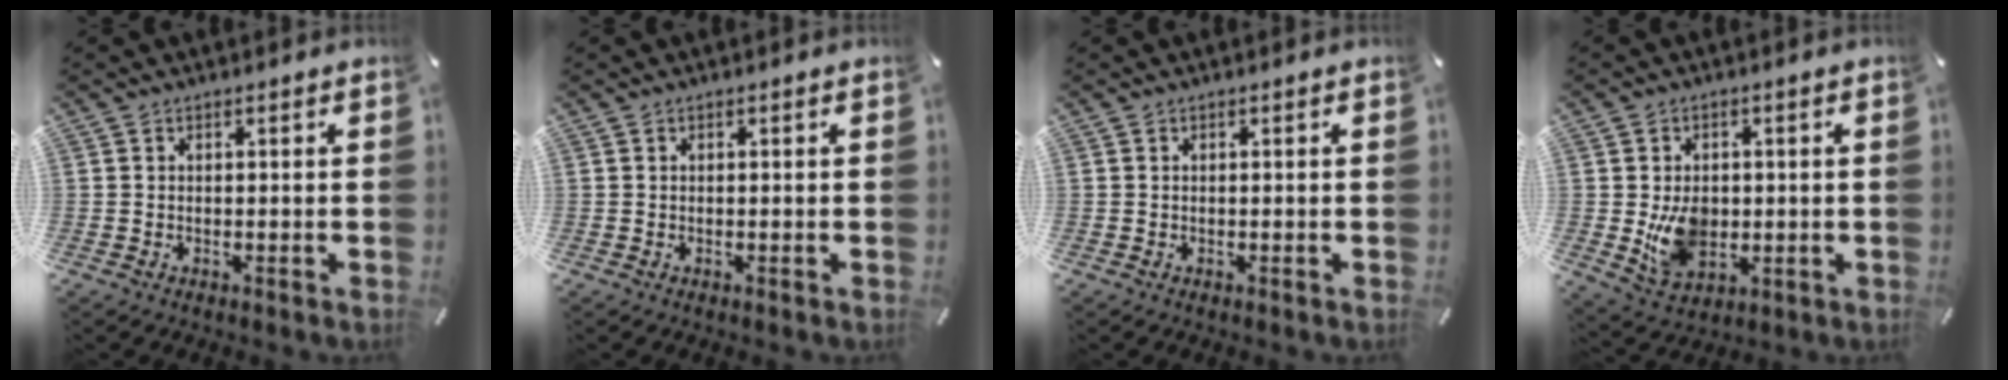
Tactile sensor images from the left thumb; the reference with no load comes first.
{"total": 0.0}
{"total": 0.0}
{"total": 8.8, "force": [-0.3, 7.1, 5.2], "torque": [-0.098, -0.006, -0.007]}